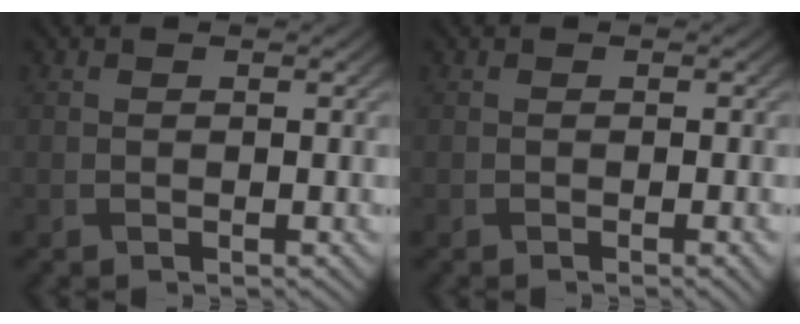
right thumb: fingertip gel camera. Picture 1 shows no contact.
{"total": 1.2, "force": [-0.3, 0.2, 1.1], "torque": [-0.014, -0.001, -0.007]}